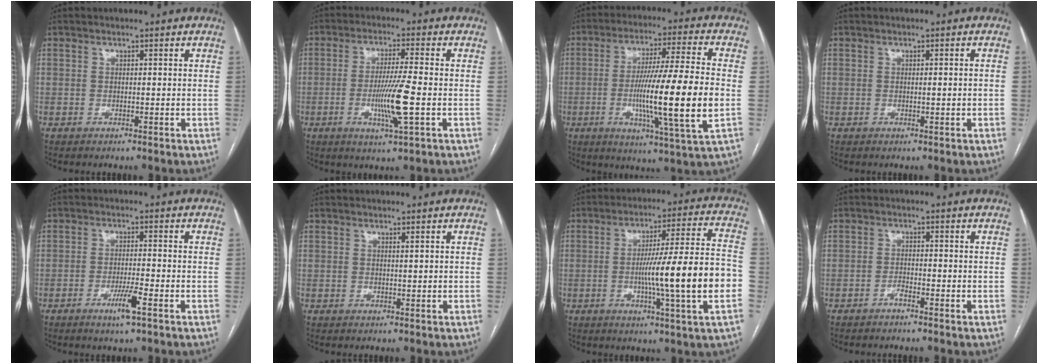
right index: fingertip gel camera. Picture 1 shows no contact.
{"total": 8.3, "force": [-2.0, -0.4, 8.0], "torque": [-0.152, -0.016, -0.036]}
{"total": 17.6, "force": [-2.7, -0.7, 17.3], "torque": [-0.305, -0.017, -0.053]}
{"total": 1.2, "force": [-0.2, 0.0, 1.2], "torque": [-0.020, 0.000, 0.001]}
{"total": 4.2, "force": [-2.2, -0.3, 3.5], "torque": [-0.067, -0.009, -0.042]}
{"total": 0.5, "force": [0.3, -0.2, 0.3], "torque": [-0.011, -0.004, 0.009]}
{"total": 16.8, "force": [-3.3, -0.9, 16.5], "torque": [-0.262, 0.001, -0.056]}
{"total": 1.3, "force": [-1.1, -0.1, 0.7], "torque": [-0.015, 0.002, -0.021]}